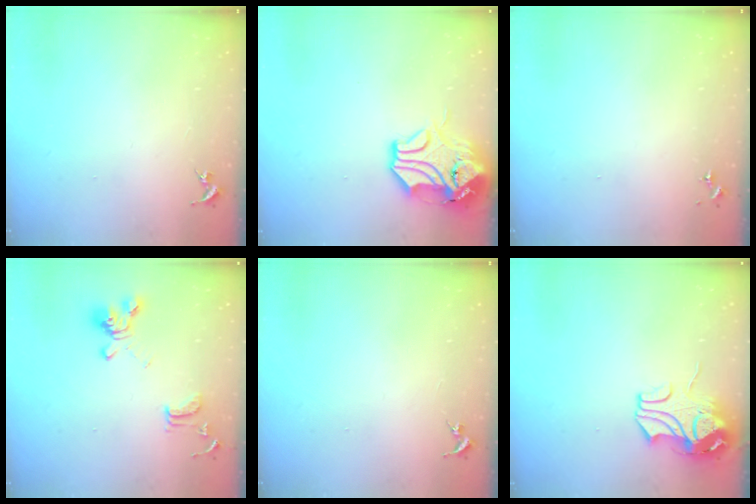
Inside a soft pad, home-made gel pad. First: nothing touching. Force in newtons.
{"total": 13.7, "press": 13.5, "slide": 1.8}
{"total": 0.0}
{"total": 14.3, "press": 14.2, "slide": 1.5}
{"total": 0.0}
{"total": 10.5, "press": 10.4, "slide": 1.1}